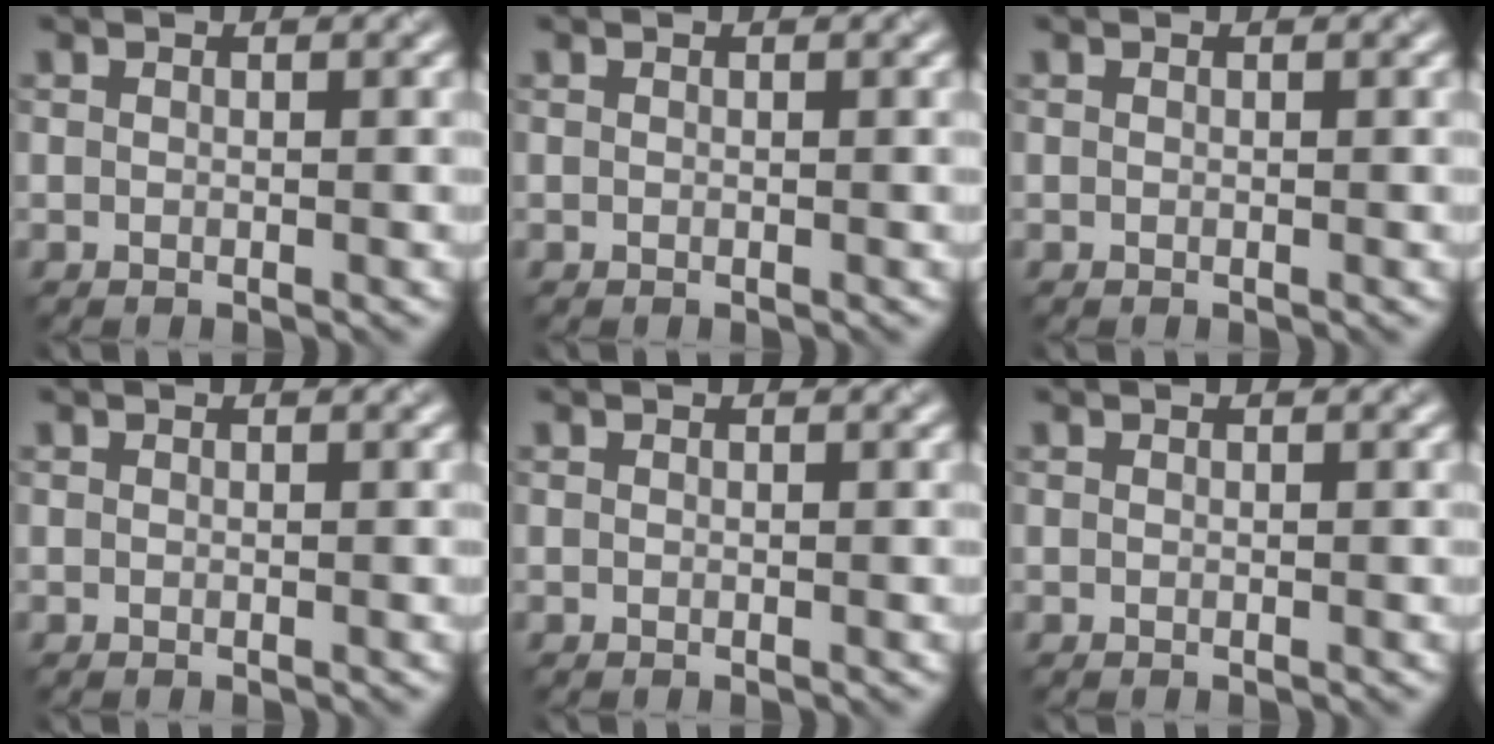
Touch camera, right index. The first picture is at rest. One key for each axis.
{"total": 0.0}
{"total": 0.0}
{"total": 0.0}
{"total": 0.0}
{"total": 0.0}